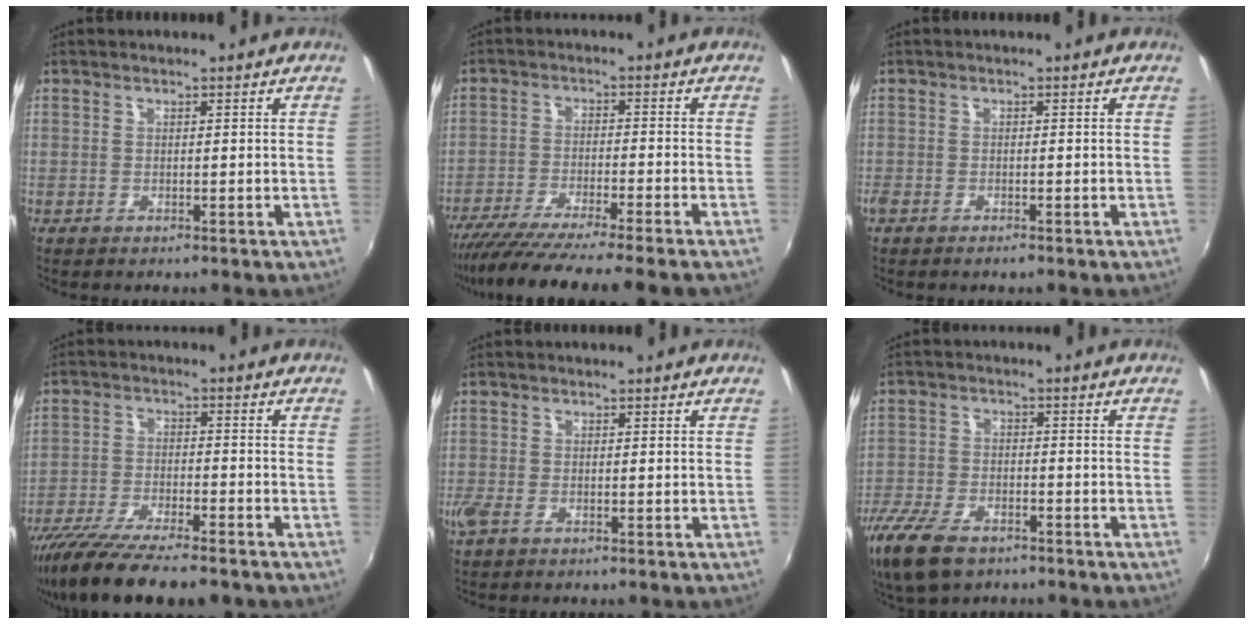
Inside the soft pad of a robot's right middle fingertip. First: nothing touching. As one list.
[{"total": 13.2, "force": [-11.5, -1.6, 6.2], "torque": [-0.123, -0.040, -0.188]}, {"total": 1.9, "force": [-1.5, 0.8, 0.9], "torque": [-0.025, -0.005, -0.030]}, {"total": 15.4, "force": [-12.6, 2.9, 8.4], "torque": [-0.172, -0.042, -0.214]}, {"total": 2.6, "force": [-1.4, 1.3, 1.7], "torque": [-0.038, -0.008, -0.028]}, {"total": 13.3, "force": [-9.0, 6.4, 7.4], "torque": [-0.187, -0.036, -0.168]}]